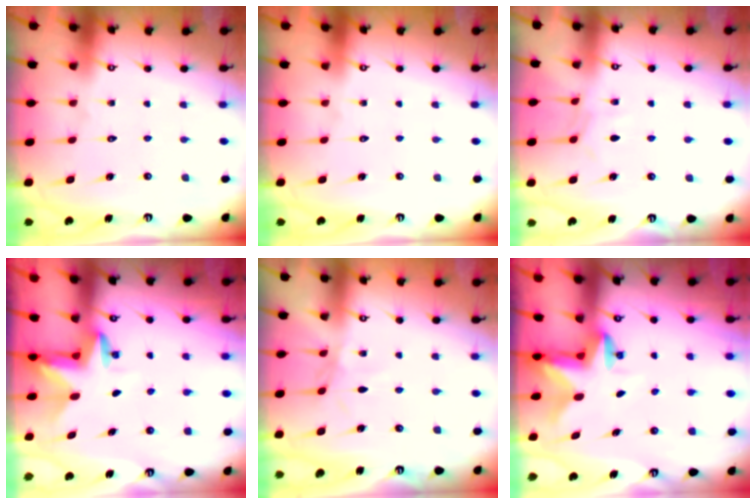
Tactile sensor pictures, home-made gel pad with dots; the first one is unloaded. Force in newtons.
{"total": 0.0}
{"total": 4.6, "press": 4.6, "slide": 0.5}
{"total": 3.4, "press": 3.4, "slide": 0.2}
{"total": 1.7, "press": 1.7, "slide": 0.5}
{"total": 2.8, "press": 2.7, "slide": 0.5}